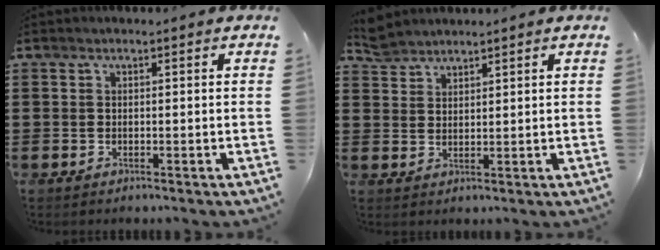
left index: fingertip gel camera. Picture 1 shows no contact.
{"total": 3.1, "force": [3.0, 0.8, 0.3], "torque": [-0.017, -0.004, 0.059]}